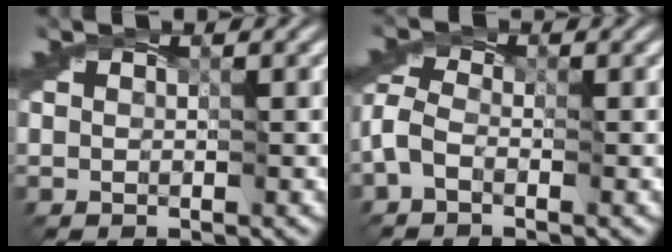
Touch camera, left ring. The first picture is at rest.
{"total": 2.3, "force": [-1.5, 1.2, 1.4], "torque": [-0.040, 0.006, -0.041]}